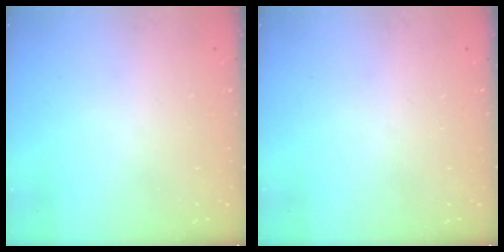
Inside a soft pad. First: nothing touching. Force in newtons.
{"total": 0.0}